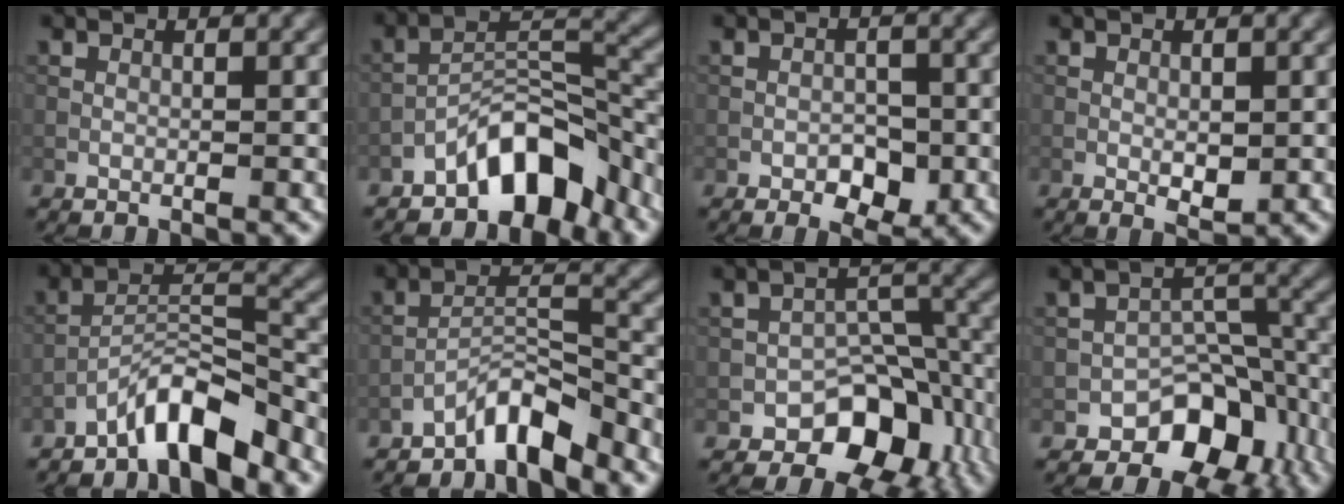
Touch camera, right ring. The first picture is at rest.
{"total": 6.8, "force": [-4.7, 2.8, 4.0], "torque": [-0.050, 0.014, -0.089]}
{"total": 3.1, "force": [-1.3, 1.8, 2.2], "torque": [-0.027, -0.001, -0.020]}
{"total": 1.8, "force": [-0.2, 0.9, 1.6], "torque": [-0.025, -0.003, -0.002]}
{"total": 6.2, "force": [-4.8, 1.4, 3.7], "torque": [-0.059, 0.010, -0.091]}
{"total": 4.9, "force": [-4.0, 1.1, 2.6], "torque": [-0.039, 0.012, -0.080]}
{"total": 7.7, "force": [-4.3, 4.9, 4.2], "torque": [-0.034, 0.001, -0.072]}
{"total": 6.9, "force": [-4.2, 4.3, 3.4], "torque": [-0.021, 0.000, -0.071]}